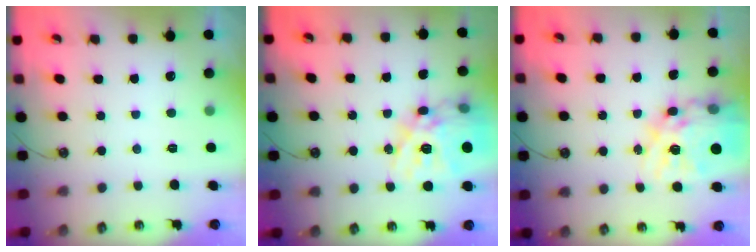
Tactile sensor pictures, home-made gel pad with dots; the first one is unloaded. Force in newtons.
{"total": 22.3, "press": 22.2, "slide": 2.3}
{"total": 20.5, "press": 20.4, "slide": 1.7}